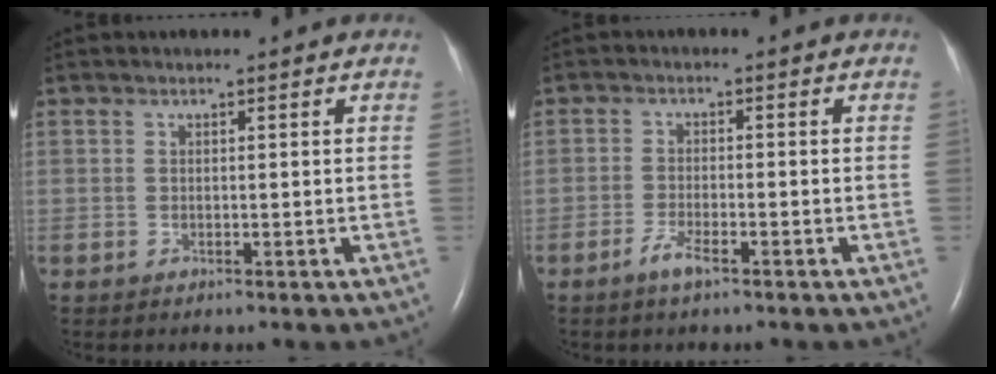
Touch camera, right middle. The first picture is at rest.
{"total": 2.8, "force": [-1.9, 0.4, 1.9], "torque": [-0.047, -0.003, -0.038]}